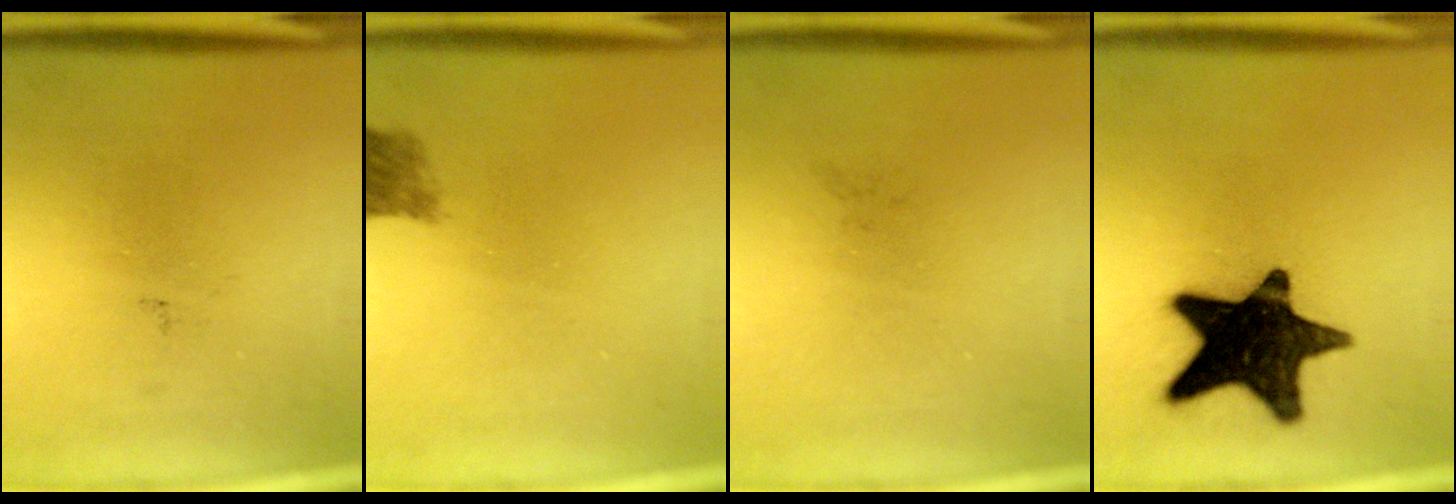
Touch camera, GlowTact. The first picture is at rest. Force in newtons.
{"total": 2.7}
{"total": 0.0}
{"total": 17.9}